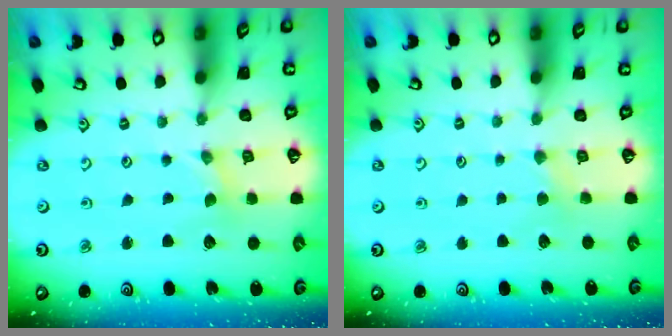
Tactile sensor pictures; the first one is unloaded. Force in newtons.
{"total": 2.4, "press": 2.3, "slide": 0.3}